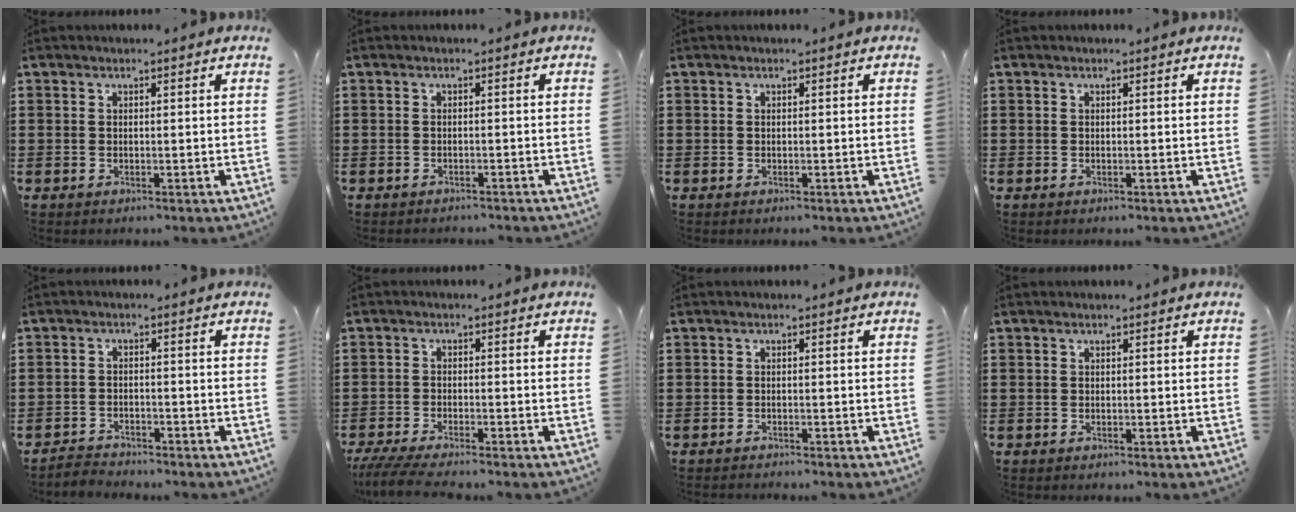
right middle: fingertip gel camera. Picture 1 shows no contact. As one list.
[{"total": 0.8, "force": [-0.8, 0.1, 0.0], "torque": [-0.003, -0.001, -0.017]}, {"total": 0.0}, {"total": 0.0}, {"total": 2.6, "force": [-2.6, 0.3, -0.1], "torque": [-0.005, 0.000, -0.057]}, {"total": 3.7, "force": [-3.3, 0.1, 1.7], "torque": [-0.049, -0.015, -0.069]}, {"total": 0.7, "force": [-0.7, -0.1, 0.1], "torque": [-0.004, -0.004, -0.013]}, {"total": 0.0}]